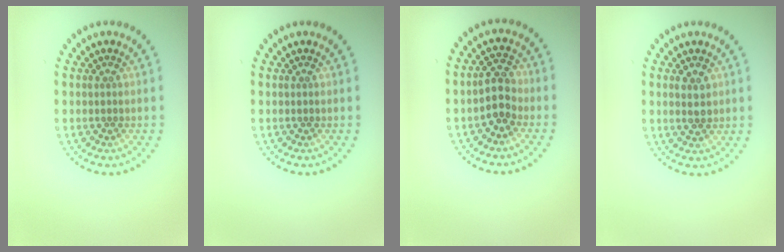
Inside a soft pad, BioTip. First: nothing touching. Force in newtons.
{"total": 0.0}
{"total": 2.7, "press": 2.5, "slide": 0.8}
{"total": 1.8, "press": 1.8, "slide": 0.0}